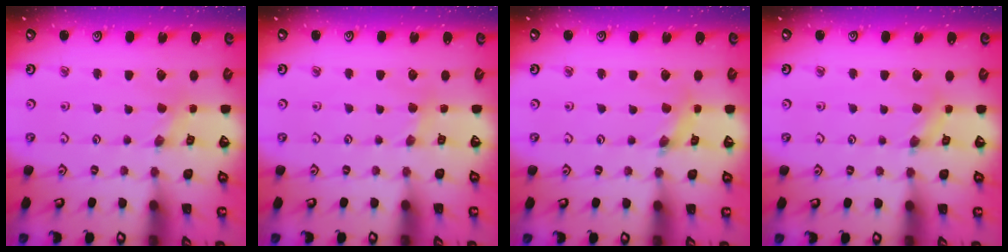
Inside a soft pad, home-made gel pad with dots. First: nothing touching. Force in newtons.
{"total": 2.5, "press": 2.4, "slide": 0.4}
{"total": 1.8, "press": 1.8, "slide": 0.2}
{"total": 3.3, "press": 3.3, "slide": 0.4}